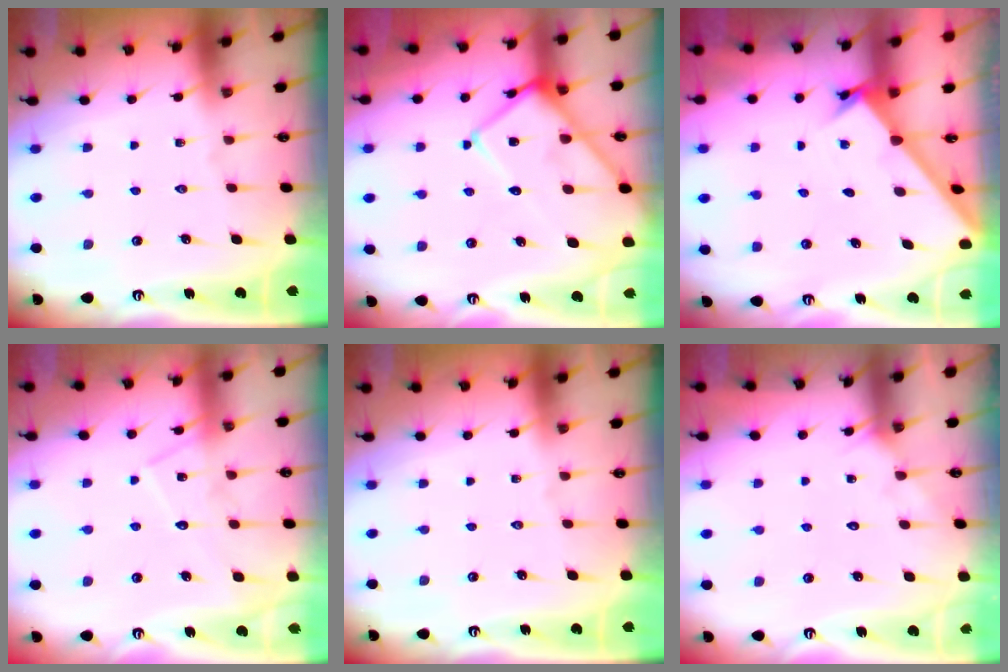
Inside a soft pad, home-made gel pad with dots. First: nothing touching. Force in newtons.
{"total": 13.5, "press": 13.4, "slide": 1.3}
{"total": 1.6, "press": 1.6, "slide": 0.1}
{"total": 11.0, "press": 11.0, "slide": 0.7}
{"total": 0.0}
{"total": 2.8, "press": 2.8, "slide": 0.1}